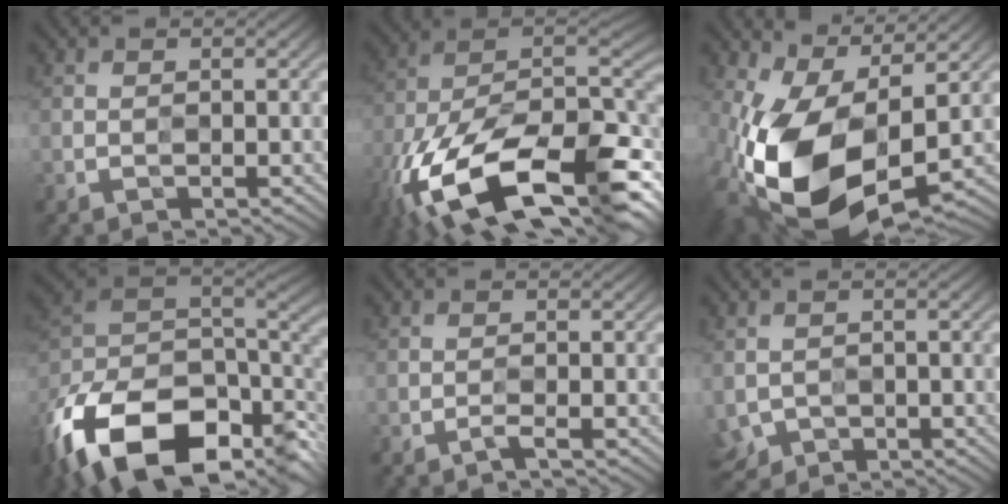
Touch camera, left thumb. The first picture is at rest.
{"total": 20.1, "force": [-11.3, 8.9, 14.0], "torque": [-0.278, -0.048, -0.171]}
{"total": 16.1, "force": [-2.2, 9.4, 12.9], "torque": [-0.279, -0.040, -0.023]}
{"total": 17.0, "force": [-7.9, 10.0, 11.4], "torque": [-0.277, -0.030, -0.119]}
{"total": 0.7, "force": [-0.2, -0.7, -0.2], "torque": [-0.002, 0.004, -0.007]}
{"total": 2.8, "force": [-0.8, 2.5, 1.0], "torque": [-0.040, -0.014, -0.014]}